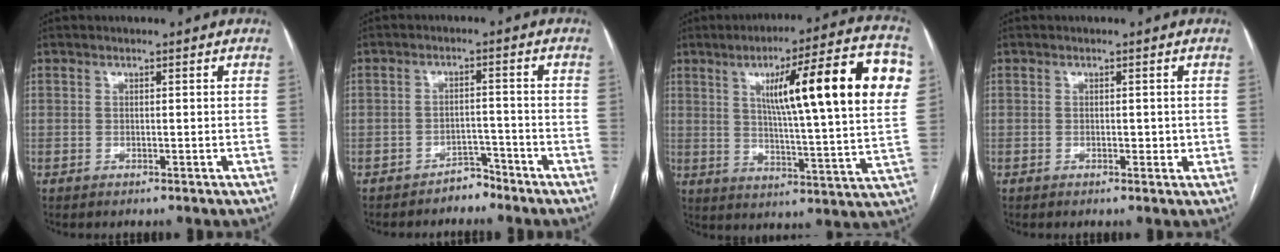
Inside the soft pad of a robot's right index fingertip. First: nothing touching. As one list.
[{"total": 3.1, "force": [-2.7, 1.4, 0.3], "torque": [0.000, 0.006, -0.043]}, {"total": 22.8, "force": [6.9, 1.5, 21.7], "torque": [-0.293, 0.022, 0.092]}, {"total": 1.6, "force": [-0.1, 1.0, 1.2], "torque": [-0.012, 0.001, -0.002]}]